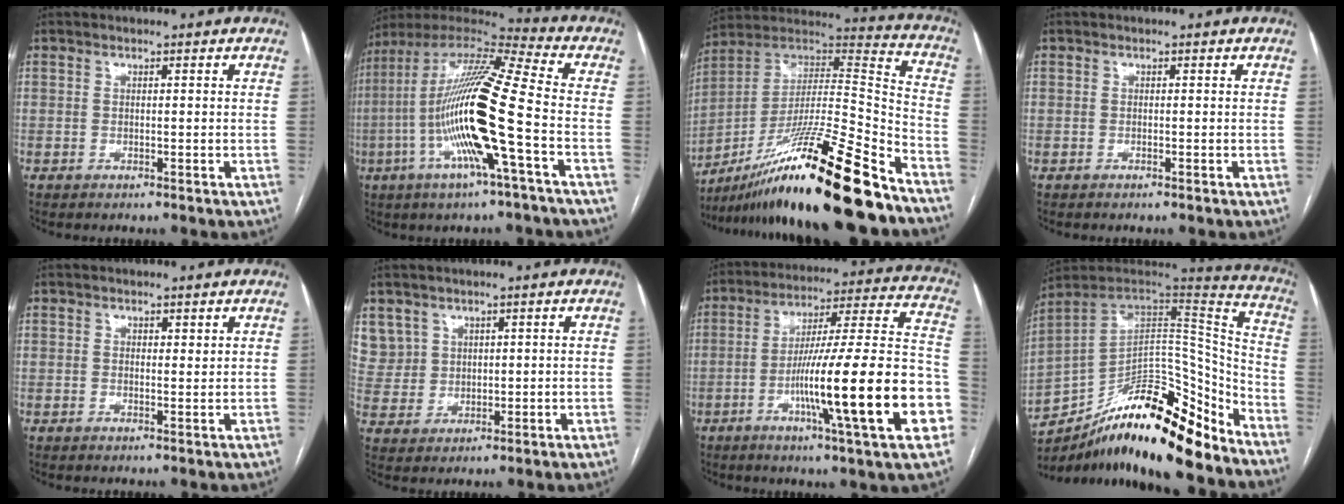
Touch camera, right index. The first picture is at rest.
{"total": 20.4, "force": [-4.3, 0.9, 20.0], "torque": [-0.395, -0.005, -0.090]}
{"total": 26.6, "force": [-19.2, 0.3, 18.5], "torque": [-0.288, -0.008, -0.338]}
{"total": 0.0}
{"total": 1.2, "force": [0.9, 0.6, 0.5], "torque": [-0.004, -0.003, 0.011]}
{"total": 6.9, "force": [3.8, 5.8, 0.2], "torque": [-0.008, 0.012, 0.089]}
{"total": 24.0, "force": [-7.4, 0.7, 22.8], "torque": [-0.300, -0.001, -0.119]}
{"total": 24.5, "force": [-18.2, 6.8, 14.9], "torque": [-0.221, 0.032, -0.297]}